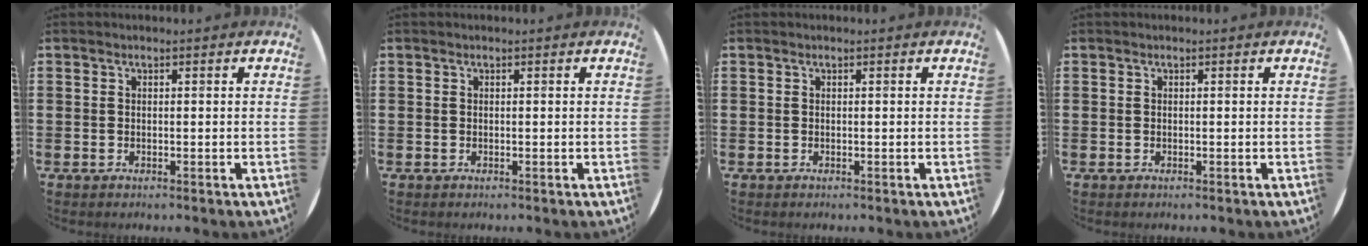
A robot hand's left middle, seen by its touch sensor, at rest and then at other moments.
{"total": 0.0}
{"total": 0.0}
{"total": 0.0}